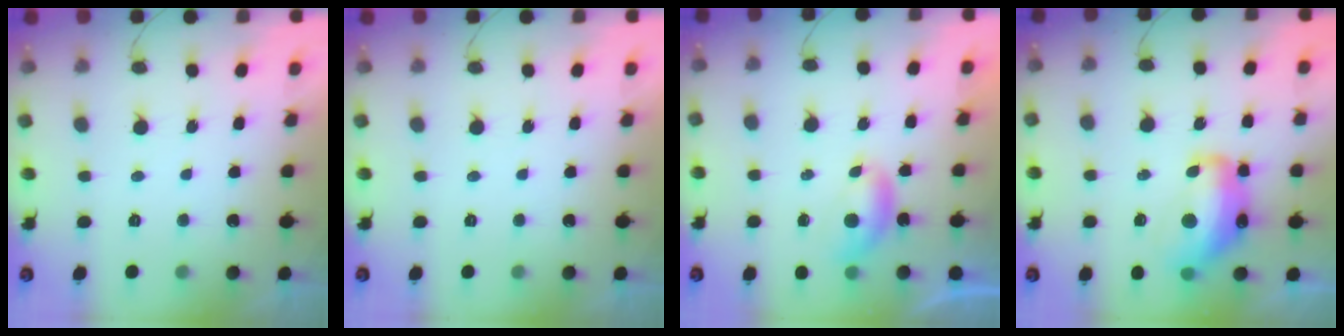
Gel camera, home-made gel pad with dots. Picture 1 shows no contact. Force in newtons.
{"total": 0.0}
{"total": 4.7, "press": 4.7, "slide": 0.5}
{"total": 15.0, "press": 14.9, "slide": 1.2}